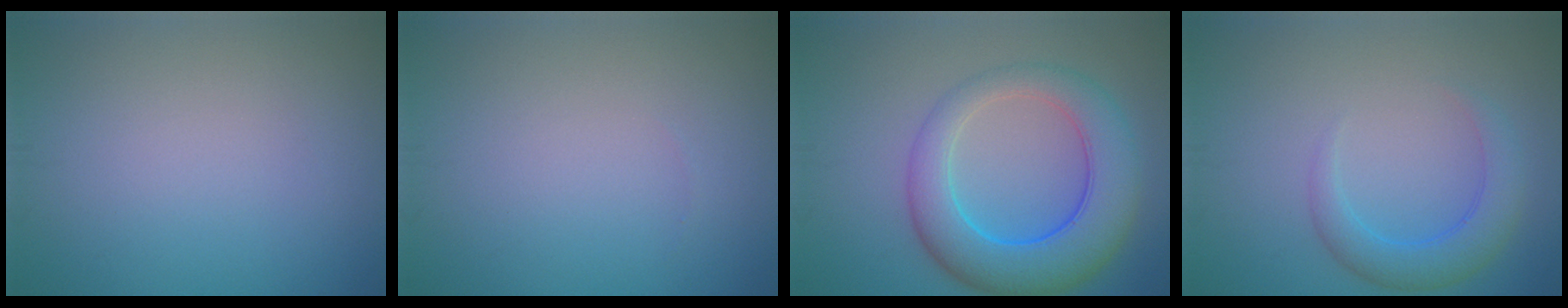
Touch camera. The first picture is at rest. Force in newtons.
{"total": 0.0}
{"total": 7.9, "press": 7.8, "slide": 0.3}
{"total": 3.3, "press": 3.3, "slide": 0.3}